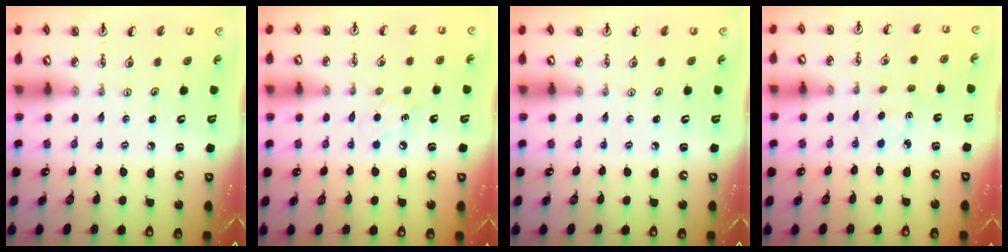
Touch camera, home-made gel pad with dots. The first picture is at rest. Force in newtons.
{"total": 6.9, "press": 6.8, "slide": 1.0}
{"total": 0.0}
{"total": 1.8, "press": 1.7, "slide": 0.5}